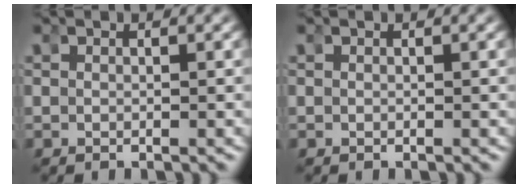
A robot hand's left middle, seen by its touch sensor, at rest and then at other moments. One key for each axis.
{"total": 0.0}